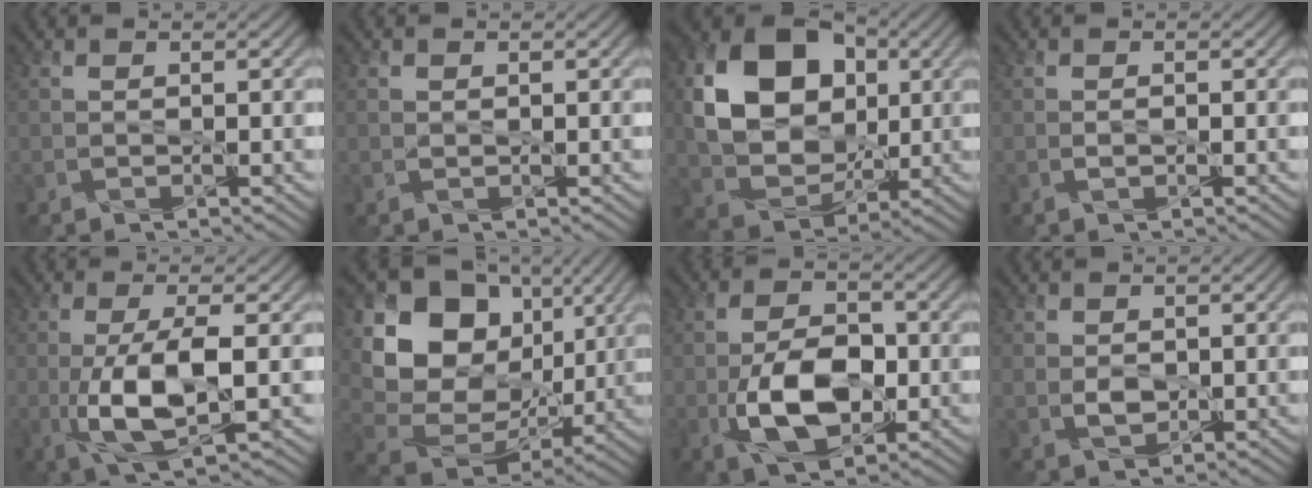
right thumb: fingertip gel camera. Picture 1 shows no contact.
{"total": 0.5, "force": [0.1, 0.4, 0.3], "torque": [-0.006, -0.001, 0.002]}
{"total": 13.6, "force": [2.6, 10.2, 8.5], "torque": [-0.175, 0.000, 0.045]}
{"total": 0.9, "force": [-0.2, 0.5, 0.8], "torque": [-0.017, -0.002, -0.003]}
{"total": 8.8, "force": [-1.4, 2.8, 8.2], "torque": [-0.165, -0.004, -0.025]}
{"total": 15.8, "force": [4.7, 12.4, 8.6], "torque": [-0.194, 0.016, 0.087]}
{"total": 9.3, "force": [-2.1, 5.3, 7.3], "torque": [-0.152, -0.005, -0.039]}
{"total": 2.5, "force": [0.1, 1.9, 1.7], "torque": [-0.040, -0.005, 0.005]}